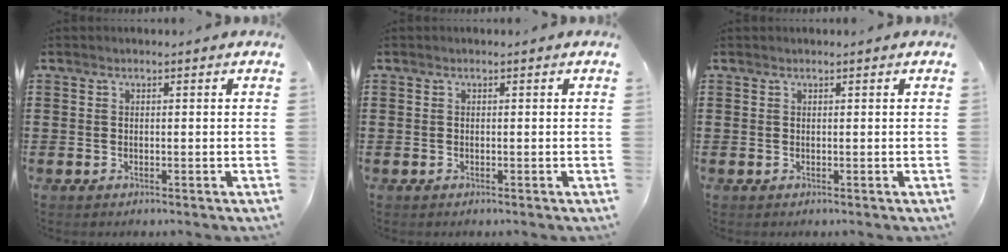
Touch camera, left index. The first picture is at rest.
{"total": 0.0}
{"total": 0.0}